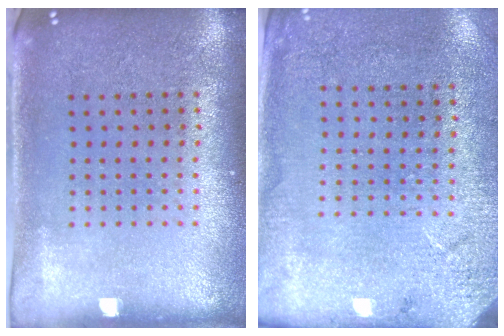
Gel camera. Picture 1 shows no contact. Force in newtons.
{"total": 2.6, "press": 2.3, "slide": 1.0}